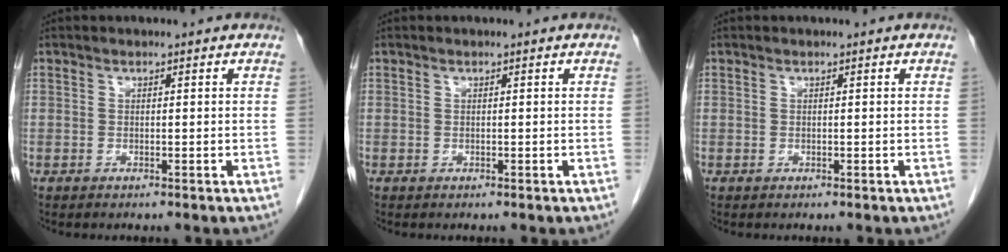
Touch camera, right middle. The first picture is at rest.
{"total": 0.0}
{"total": 0.0}